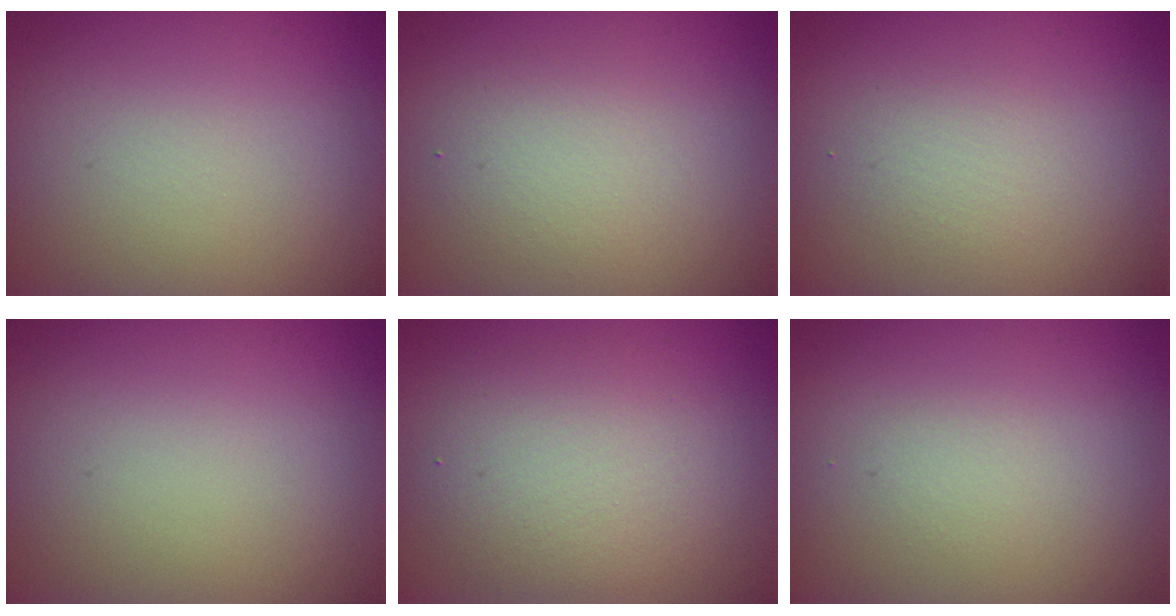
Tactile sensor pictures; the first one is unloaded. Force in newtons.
{"total": 2.3, "press": 2.3, "slide": 0.2}
{"total": 1.4, "press": 1.4, "slide": 0.1}
{"total": 0.0}
{"total": 3.8, "press": 3.8, "slide": 0.3}
{"total": 0.7, "press": 0.7, "slide": 0.0}